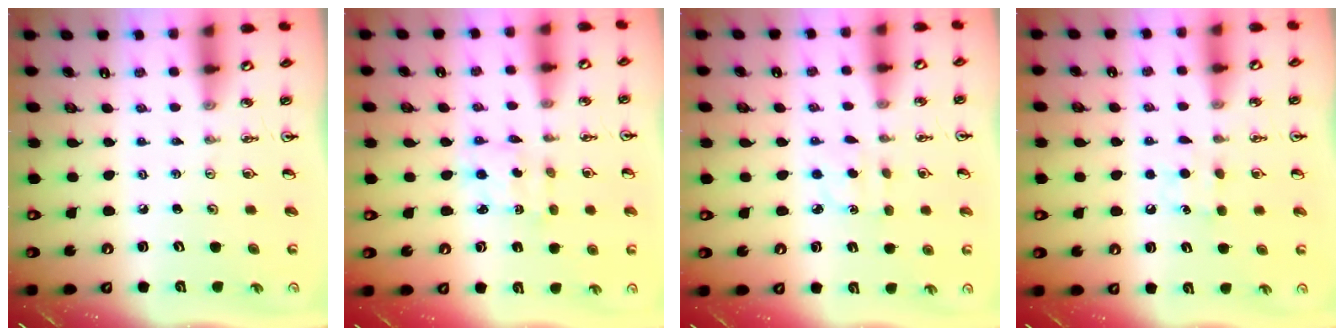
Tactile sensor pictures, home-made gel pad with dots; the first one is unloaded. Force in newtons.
{"total": 2.2, "press": 2.1, "slide": 0.7}
{"total": 2.6, "press": 2.5, "slide": 0.7}
{"total": 7.2, "press": 7.2, "slide": 0.9}